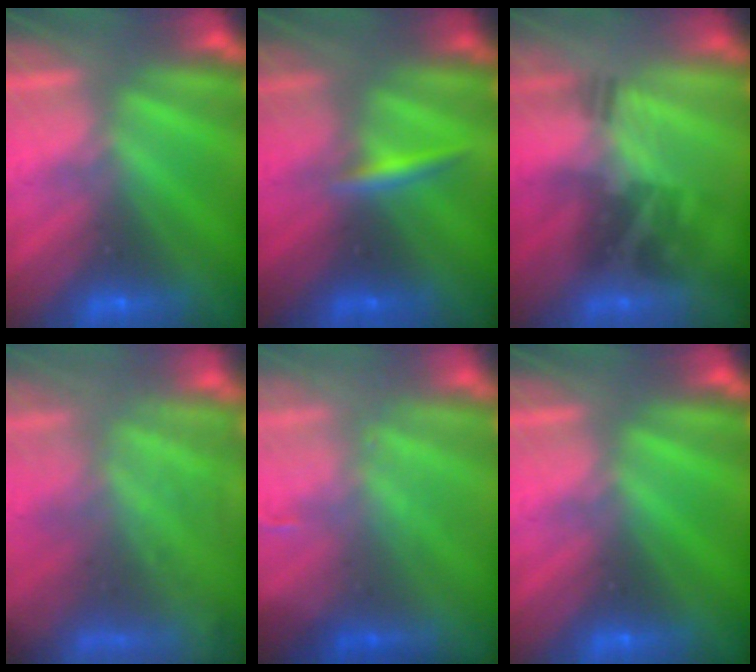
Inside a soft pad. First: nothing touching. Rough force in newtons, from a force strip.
{"total": 2.3}
{"total": 2.2}
{"total": 7.5}
{"total": 2.6}
{"total": 0.0}